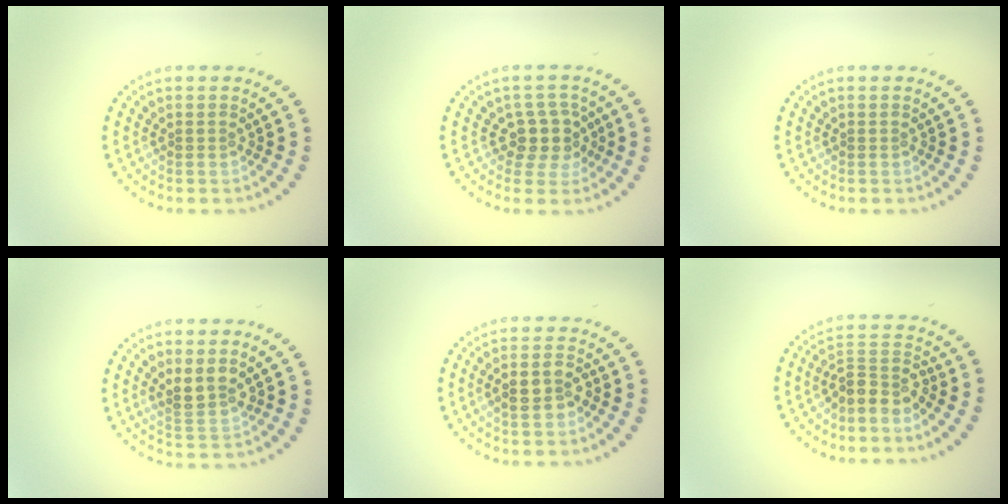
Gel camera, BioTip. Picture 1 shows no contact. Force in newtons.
{"total": 3.1, "press": 2.5, "slide": 1.7}
{"total": 0.0}
{"total": 2.2, "press": 1.9, "slide": 1.1}
{"total": 2.6, "press": 2.5, "slide": 0.6}
{"total": 2.9, "press": 2.3, "slide": 1.6}